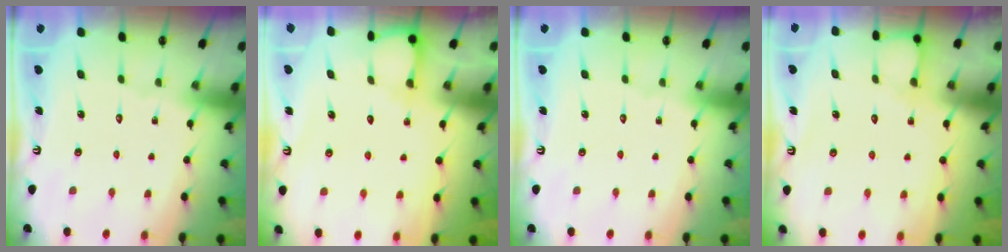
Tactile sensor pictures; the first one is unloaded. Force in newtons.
{"total": 4.2, "press": 4.1, "slide": 0.4}
{"total": 0.0}
{"total": 4.4, "press": 4.3, "slide": 0.5}